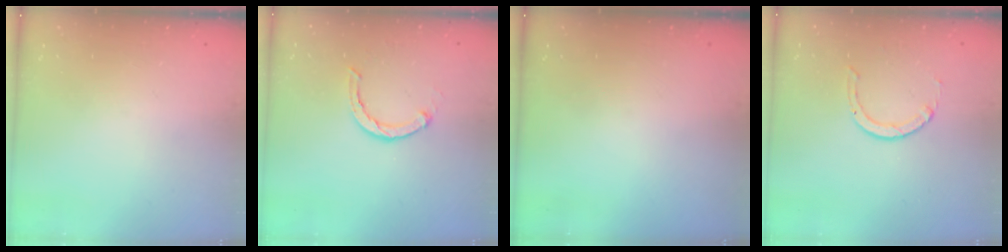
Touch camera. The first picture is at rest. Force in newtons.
{"total": 2.3, "press": 2.3, "slide": 0.3}
{"total": 0.0}
{"total": 2.0, "press": 2.0, "slide": 0.2}